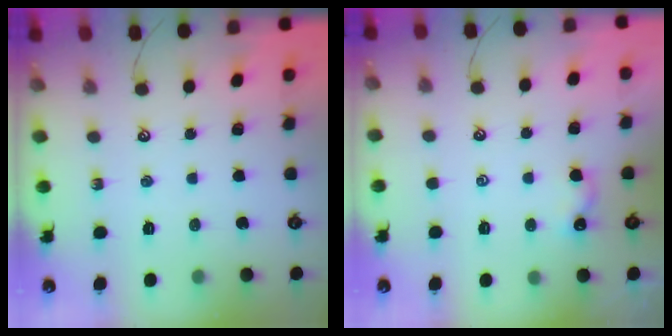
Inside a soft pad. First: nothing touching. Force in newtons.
{"total": 1.5, "press": 1.5, "slide": 0.3}